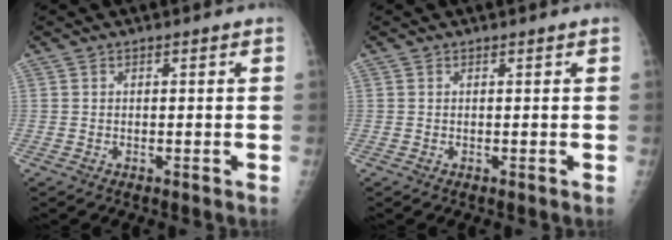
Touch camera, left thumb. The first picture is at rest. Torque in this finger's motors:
{"motor_torque": [-0.04, 0.04, -0.13, -0.03, -0.03]}